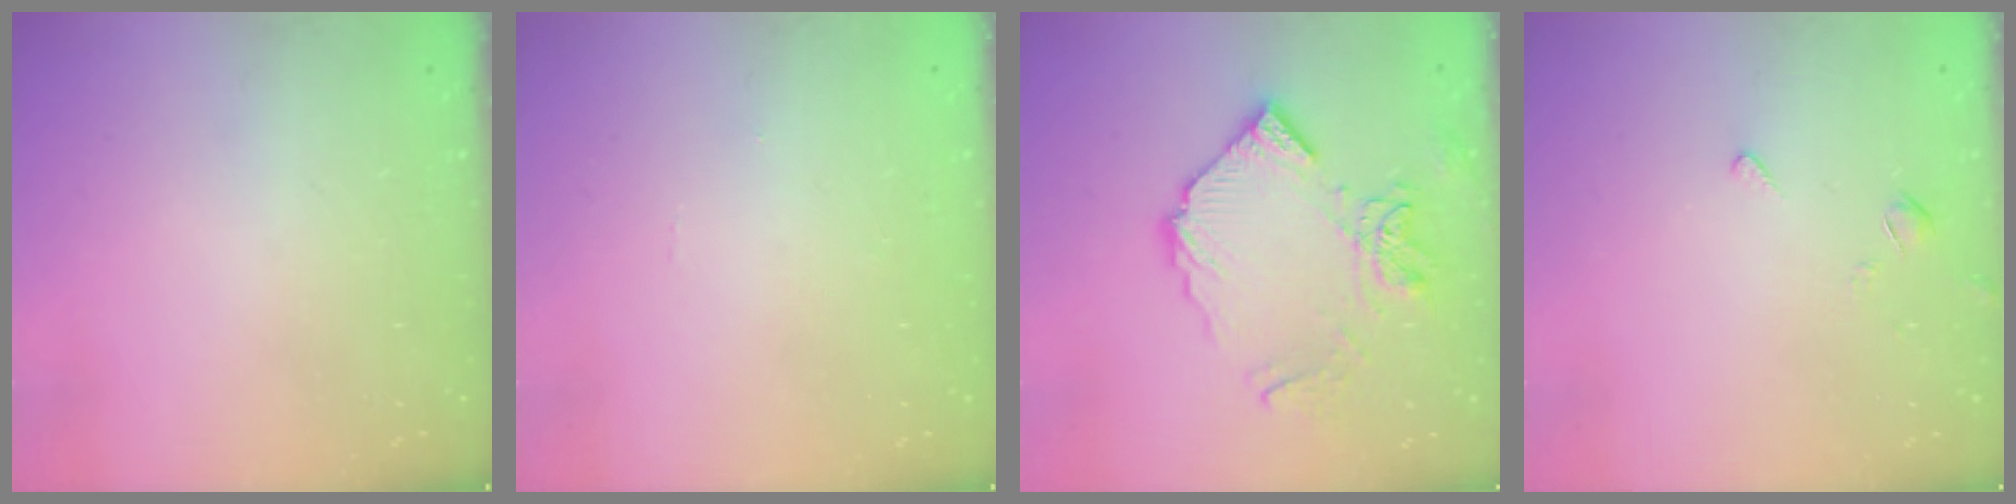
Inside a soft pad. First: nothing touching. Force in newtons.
{"total": 0.0}
{"total": 13.4, "press": 13.3, "slide": 1.5}
{"total": 2.5, "press": 2.5, "slide": 0.5}